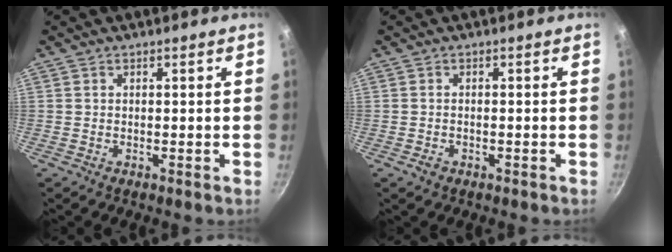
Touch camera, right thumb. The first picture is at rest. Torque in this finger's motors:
{"motor_torque": [-0.05, -0.28, -0.22, -0.14, 0.01]}